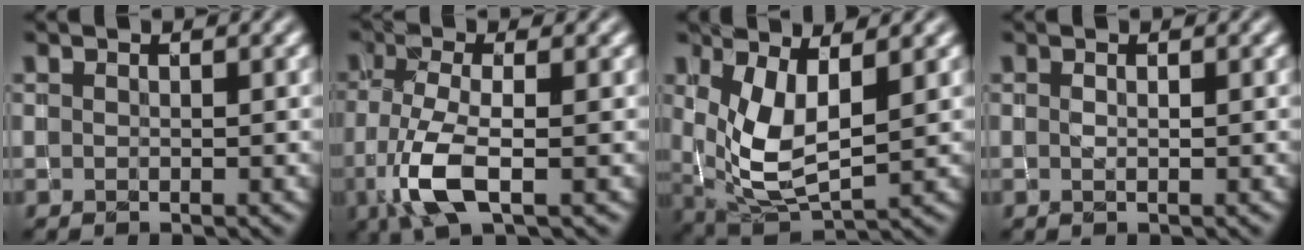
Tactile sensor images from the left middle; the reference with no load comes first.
{"total": 5.0, "force": [-2.0, 1.5, 4.4], "torque": [-0.100, -0.005, -0.040]}
{"total": 5.6, "force": [1.1, 2.6, 4.9], "torque": [-0.107, -0.016, 0.030]}
{"total": 0.0}